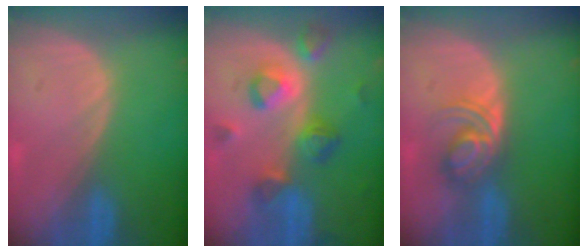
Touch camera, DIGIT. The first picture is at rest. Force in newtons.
{"total": 7.9, "press": 7.7, "slide": 2.0}
{"total": 5.7, "press": 5.2, "slide": 2.4}